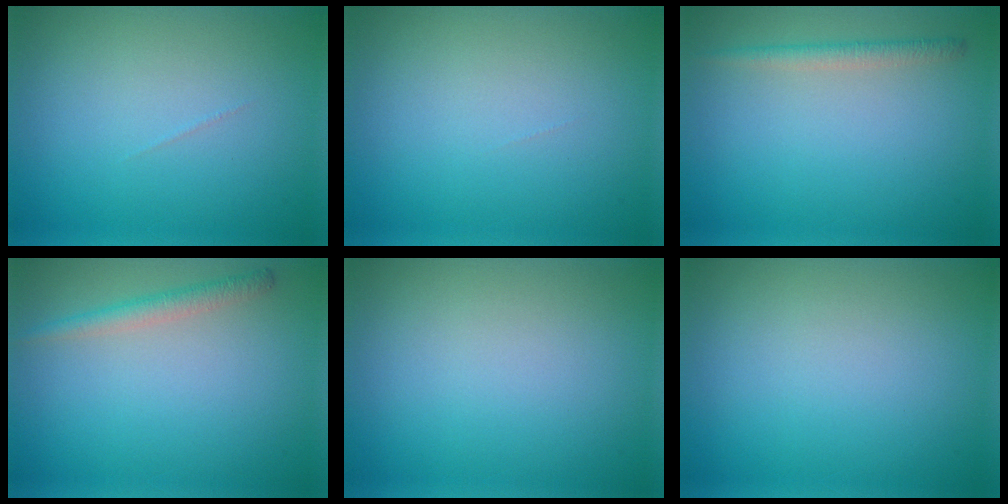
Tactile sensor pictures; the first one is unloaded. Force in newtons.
{"total": 0.0}
{"total": 1.6, "press": 1.6, "slide": 0.0}
{"total": 1.8, "press": 1.8, "slide": 0.1}
{"total": 0.0}
{"total": 0.0}